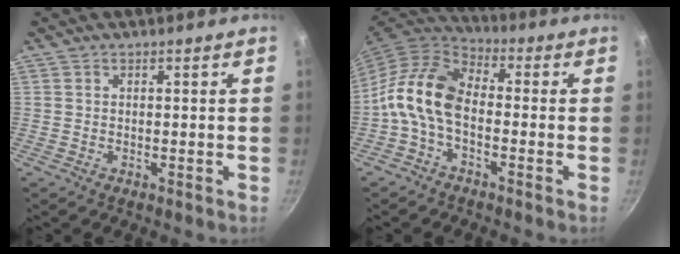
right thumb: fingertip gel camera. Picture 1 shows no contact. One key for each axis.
{"total": 11.2, "fx": -2.2, "fy": 6.7, "fz": 8.7, "tx": -0.160, "ty": 0.040, "tz": -0.062}